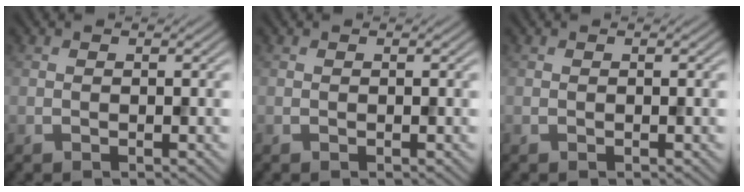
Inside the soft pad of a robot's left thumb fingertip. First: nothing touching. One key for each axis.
{"total": 0.0}
{"total": 0.0}